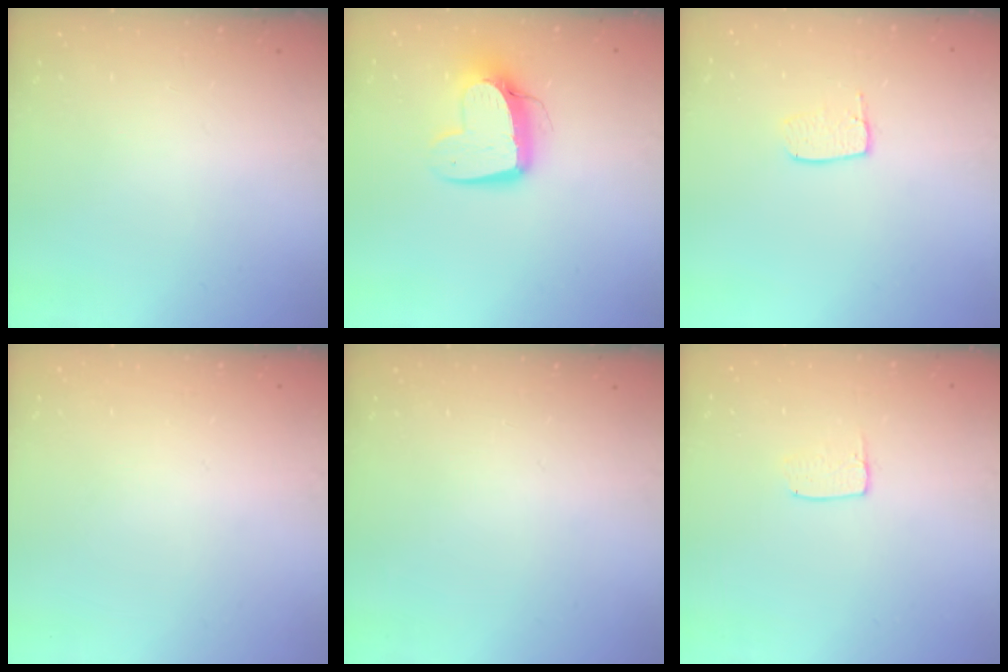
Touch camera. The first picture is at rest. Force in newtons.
{"total": 12.2, "press": 12.1, "slide": 1.3}
{"total": 5.8, "press": 5.8, "slide": 0.4}
{"total": 0.0}
{"total": 0.0}
{"total": 3.6, "press": 3.6, "slide": 0.3}